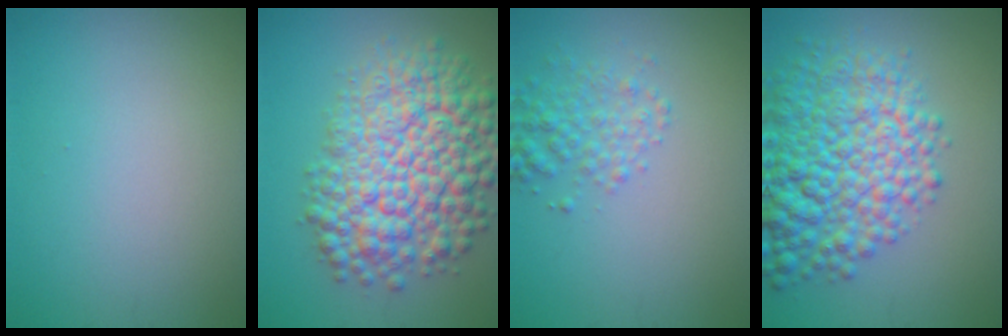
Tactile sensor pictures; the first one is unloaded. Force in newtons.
{"total": 11.2, "press": 11.2, "slide": 0.3}
{"total": 2.6, "press": 2.6, "slide": 0.1}
{"total": 9.9, "press": 9.8, "slide": 0.3}